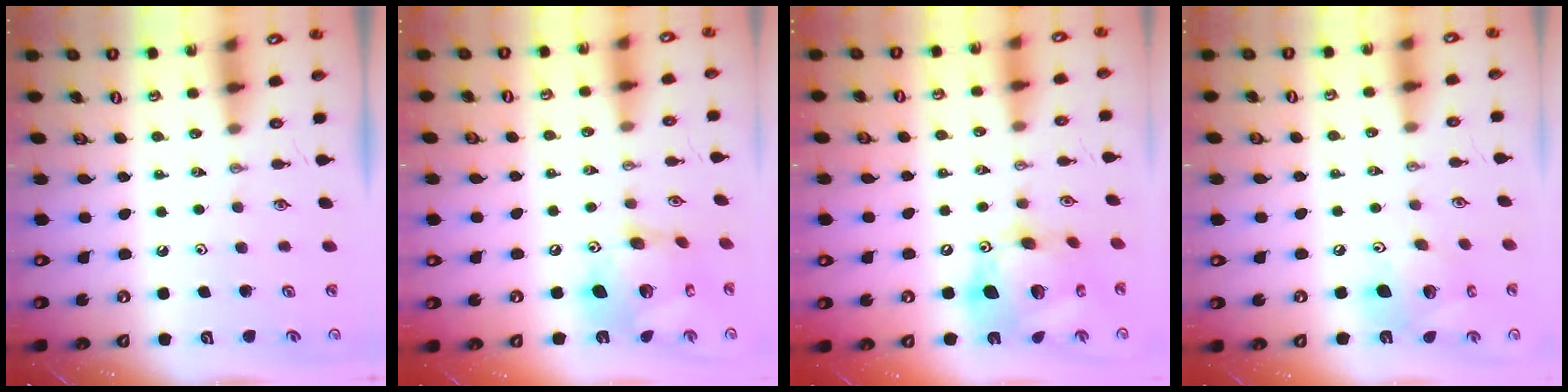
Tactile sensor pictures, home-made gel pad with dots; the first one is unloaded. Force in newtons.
{"total": 16.4, "press": 16.3, "slide": 1.7}
{"total": 18.4, "press": 18.3, "slide": 2.0}
{"total": 15.1, "press": 14.8, "slide": 2.7}